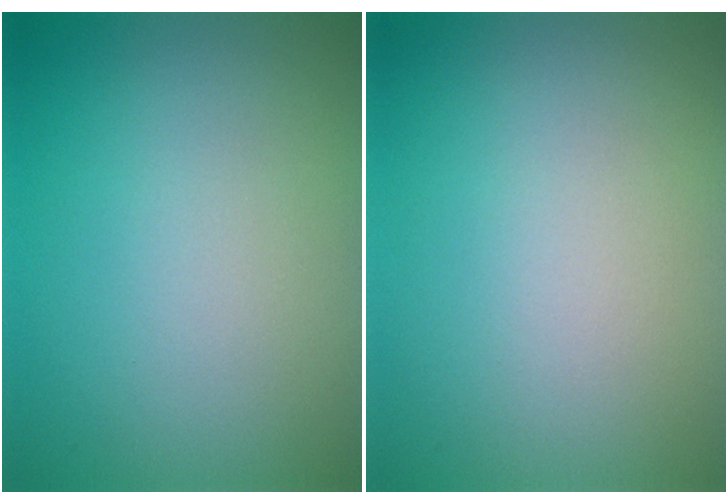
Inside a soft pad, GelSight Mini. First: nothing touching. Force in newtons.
{"total": 0.0}